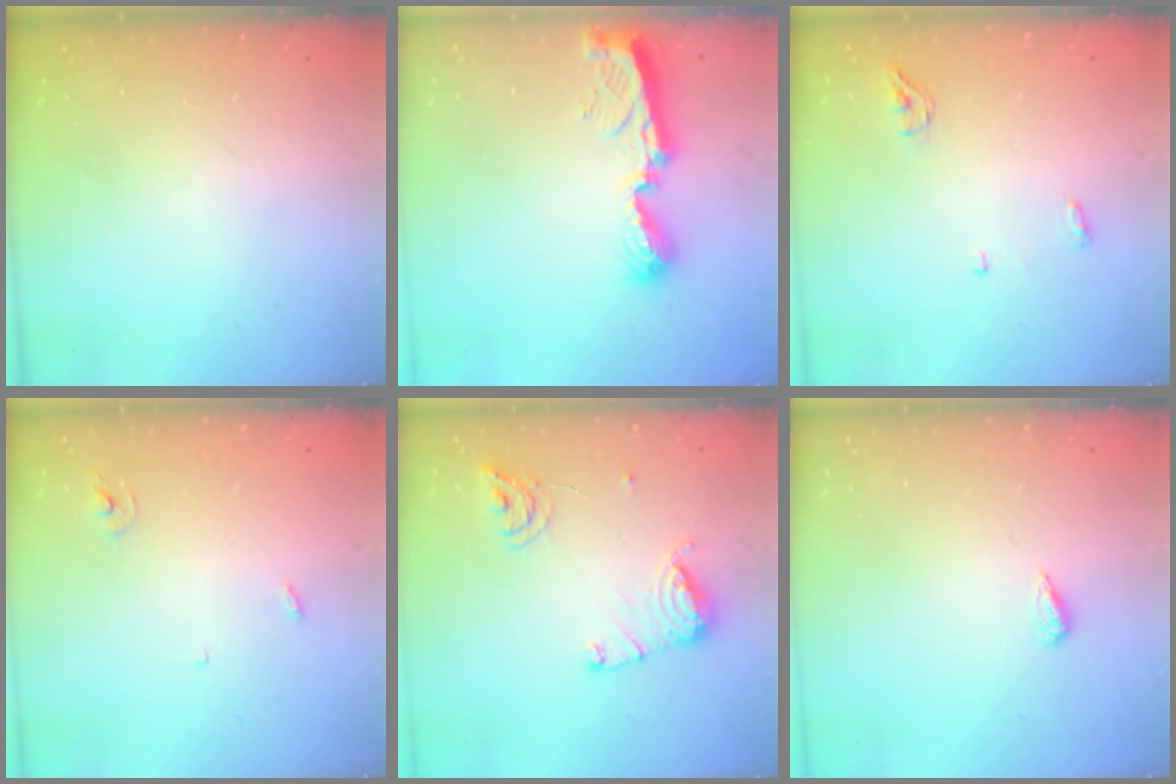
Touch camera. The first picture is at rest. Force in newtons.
{"total": 9.9, "press": 9.9, "slide": 0.5}
{"total": 4.0, "press": 3.9, "slide": 1.0}
{"total": 2.5, "press": 2.5, "slide": 0.2}
{"total": 12.4, "press": 12.3, "slide": 1.2}
{"total": 2.2, "press": 2.2, "slide": 0.4}